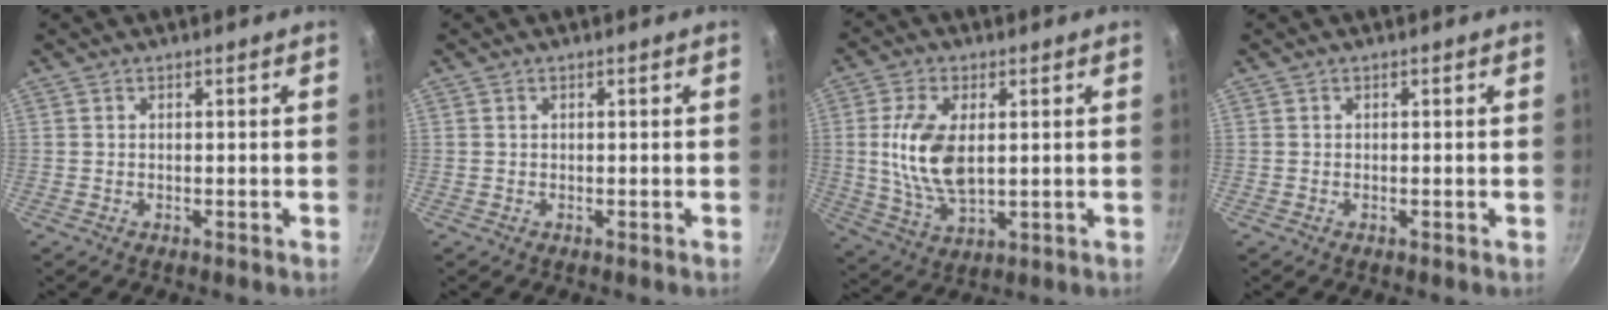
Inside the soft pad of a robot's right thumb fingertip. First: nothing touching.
{"total": 0.0}
{"total": 12.2, "force": [1.4, 6.5, 10.3], "torque": [-0.197, -0.007, 0.031]}
{"total": 0.0}